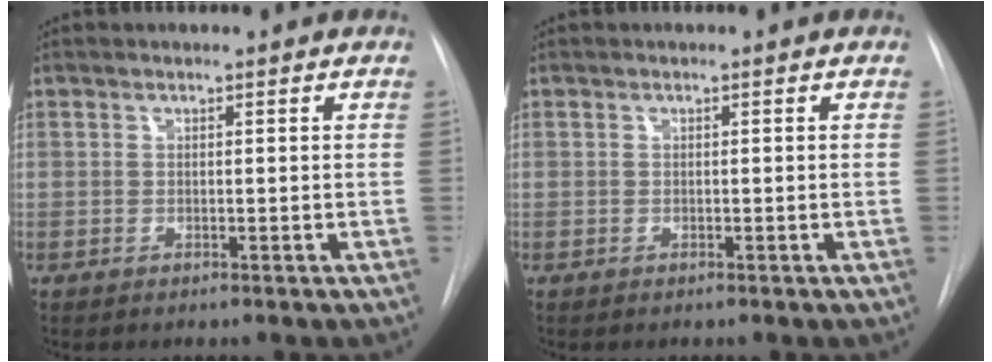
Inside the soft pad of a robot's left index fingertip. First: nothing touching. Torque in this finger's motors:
{"motor_torque": [0.06, -0.07, -0.01, 0.00]}